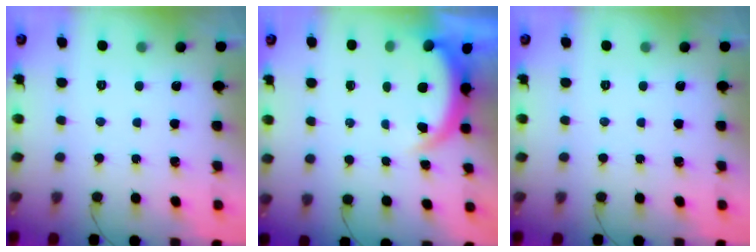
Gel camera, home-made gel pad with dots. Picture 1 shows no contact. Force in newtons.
{"total": 5.1, "press": 5.0, "slide": 0.9}
{"total": 0.0}